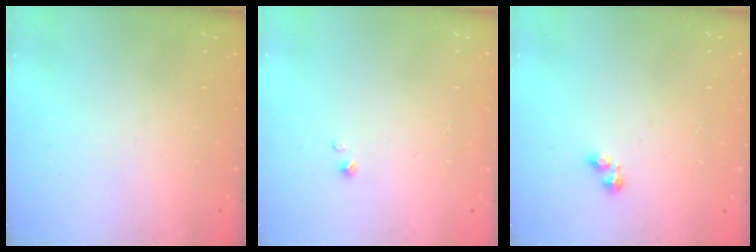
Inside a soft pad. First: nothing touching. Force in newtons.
{"total": 0.0}
{"total": 2.1, "press": 2.1, "slide": 0.3}